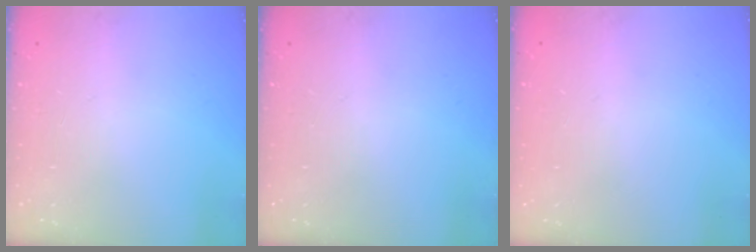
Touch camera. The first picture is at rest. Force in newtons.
{"total": 0.0}
{"total": 0.0}